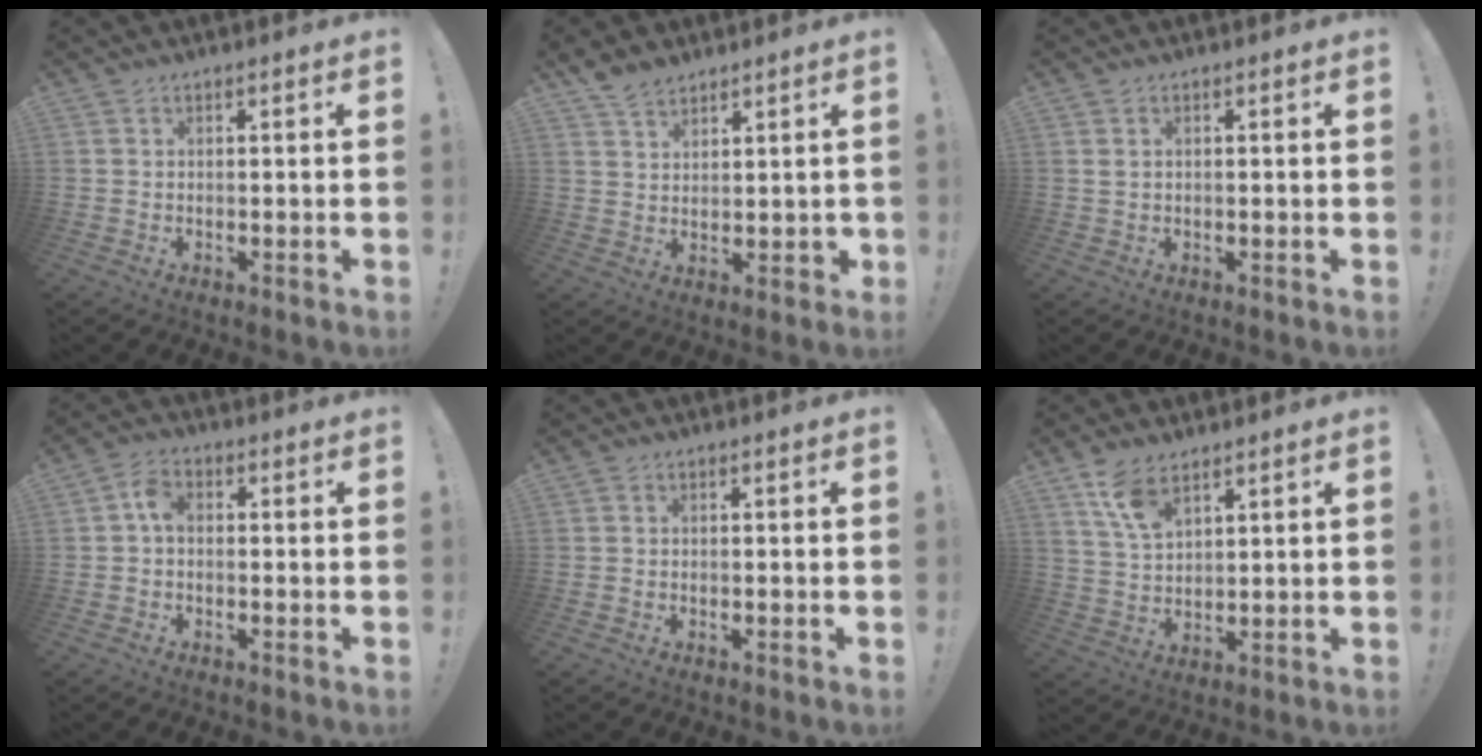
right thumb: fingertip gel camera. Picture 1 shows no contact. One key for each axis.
{"total": 8.1, "fx": 5.5, "fy": 5.4, "fz": 2.6, "tx": -0.041, "ty": -0.029, "tz": 0.110}
{"total": 1.0, "fx": 0.7, "fy": 0.4, "fz": 0.6, "tx": -0.015, "ty": 0.004, "tz": 0.012}
{"total": 4.2, "fx": -0.1, "fy": 2.6, "fz": 3.3, "tx": -0.061, "ty": 0.013, "tz": -0.001}
{"total": 1.0, "fx": -0.8, "fy": 0.6, "fz": 0.3, "tx": -0.004, "ty": 0.003, "tz": -0.014}
{"total": 7.8, "fx": 5.3, "fy": 3.4, "fz": 4.7, "tx": -0.088, "ty": -0.023, "tz": 0.099}